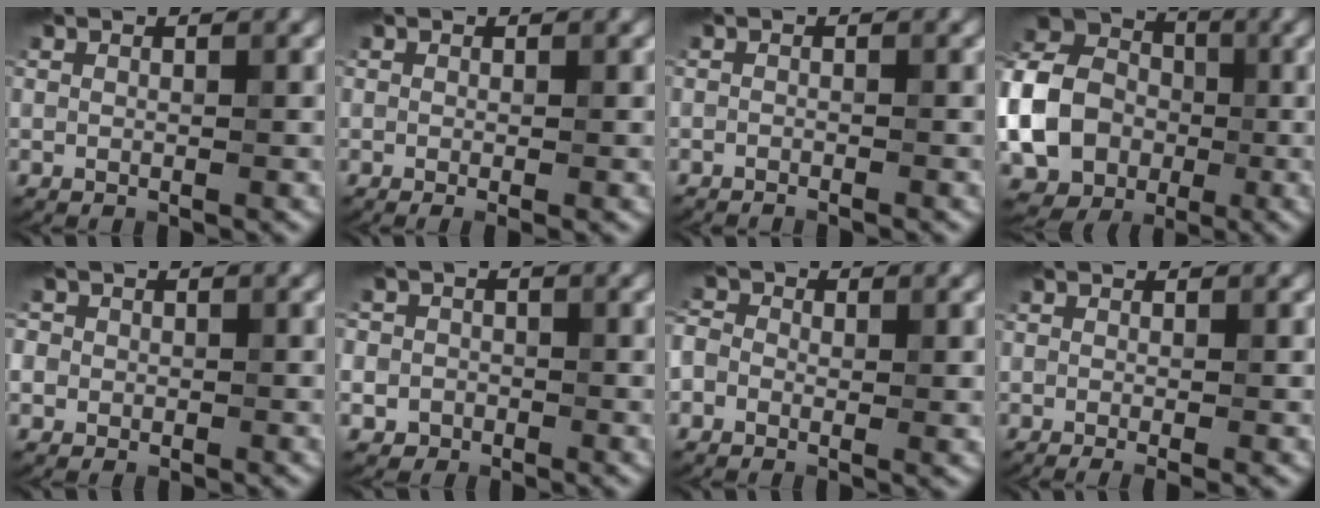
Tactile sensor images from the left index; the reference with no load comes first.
{"total": 1.2, "force": [-0.4, 0.4, 1.0], "torque": [-0.016, -0.005, -0.001]}
{"total": 1.1, "force": [-1.0, -0.2, 0.2], "torque": [-0.004, -0.001, -0.018]}
{"total": 15.9, "force": [-2.1, 13.8, 7.6], "torque": [-0.185, 0.002, -0.075]}
{"total": 4.3, "force": [0.8, 3.8, 1.7], "torque": [-0.020, 0.040, -0.017]}
{"total": 5.2, "force": [-1.0, 5.0, 1.3], "torque": [-0.012, 0.019, -0.053]}
{"total": 3.5, "force": [-0.1, 2.7, 2.2], "torque": [-0.032, 0.017, -0.019]}
{"total": 2.0, "force": [-0.8, 0.8, 1.6], "torque": [-0.024, -0.003, -0.004]}